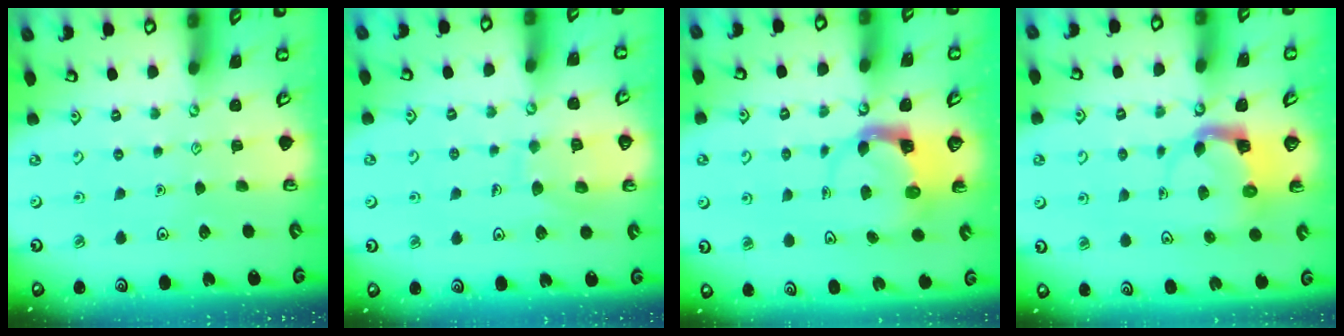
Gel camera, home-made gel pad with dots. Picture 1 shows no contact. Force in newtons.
{"total": 8.2, "press": 8.1, "slide": 0.9}
{"total": 3.7, "press": 3.6, "slide": 0.5}
{"total": 3.7, "press": 3.7, "slide": 0.6}